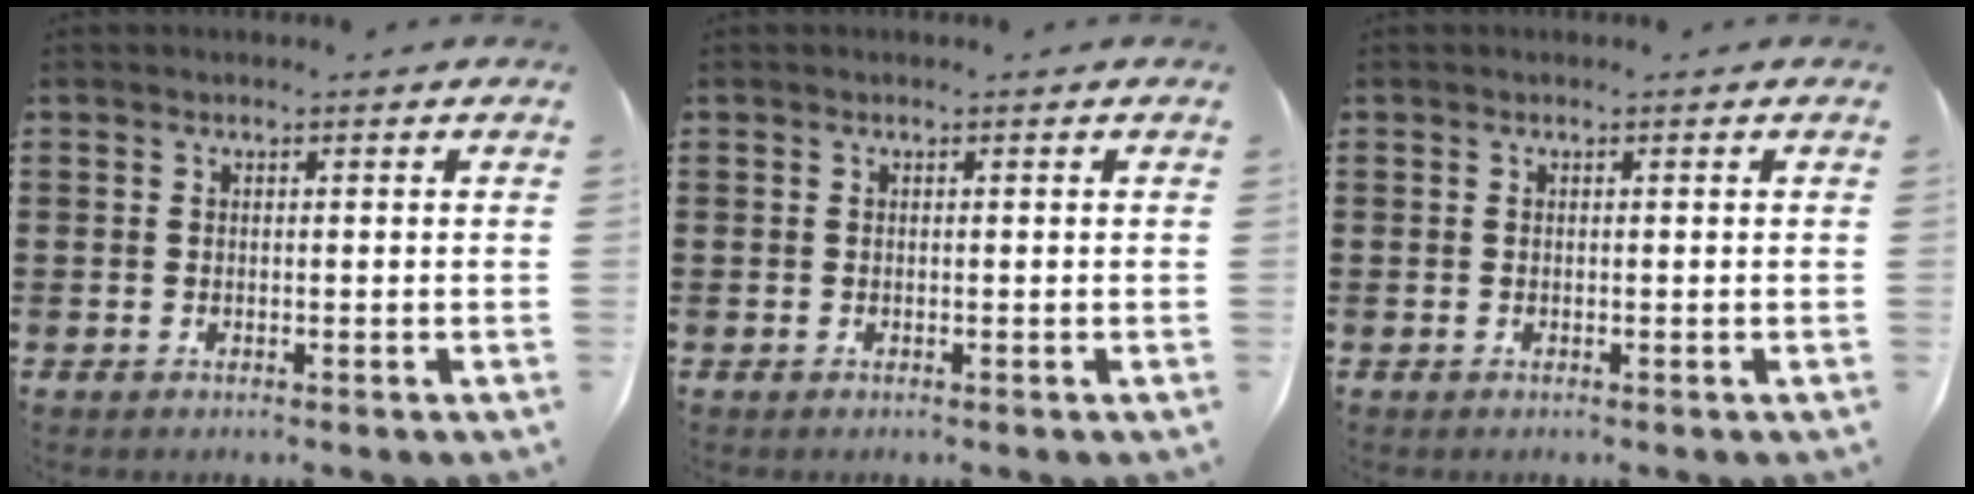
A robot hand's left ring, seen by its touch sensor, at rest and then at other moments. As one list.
[{"total": 0.0}, {"total": 0.0}]